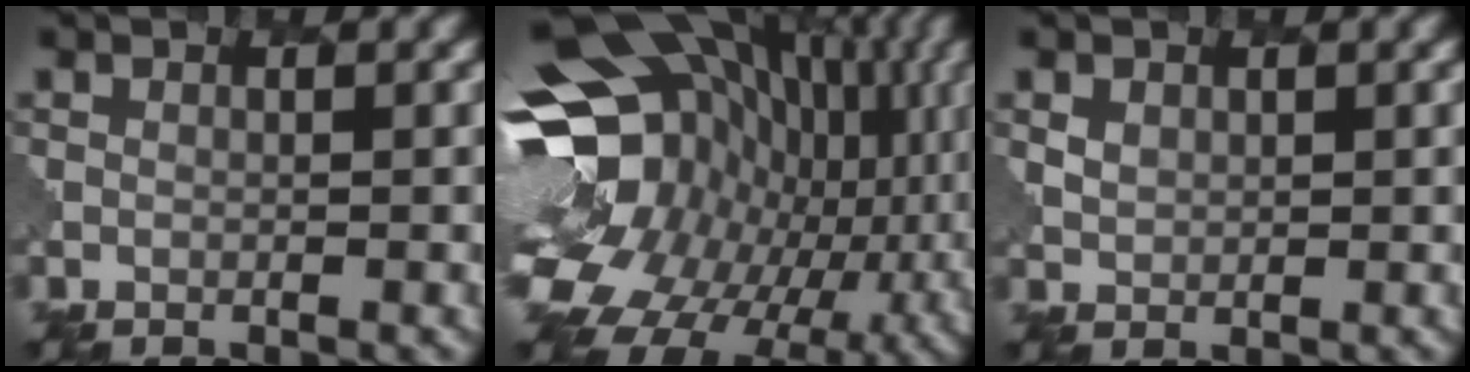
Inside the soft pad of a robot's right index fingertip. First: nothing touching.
{"total": 20.3, "force": [0.1, 16.3, 12.0], "torque": [-0.220, 0.000, -0.002]}
{"total": 1.3, "force": [0.9, 0.9, 0.1], "torque": [-0.005, 0.000, 0.018]}